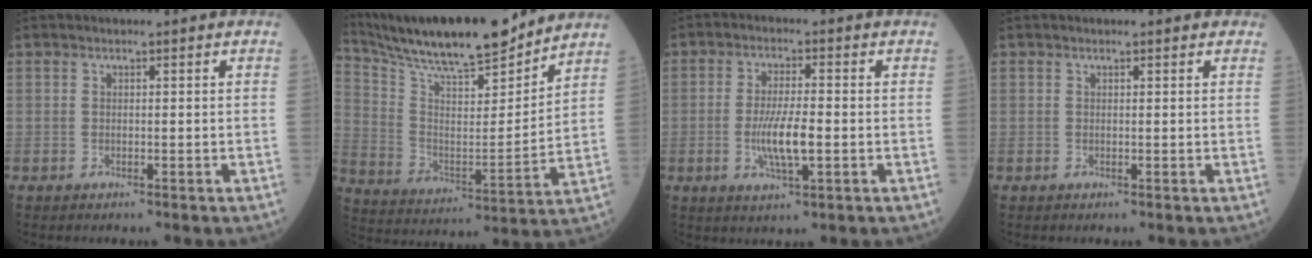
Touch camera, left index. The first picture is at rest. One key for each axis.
{"total": 19.7, "fx": 17.5, "fy": 2.4, "fz": 8.7, "tx": -0.170, "ty": -0.008, "tz": 0.296}
{"total": 6.5, "fx": -1.7, "fy": 1.2, "fz": 6.2, "tx": -0.129, "ty": -0.013, "tz": -0.030}
{"total": 1.1, "fx": 0.8, "fy": 0.5, "fz": 0.6, "tx": -0.011, "ty": 0.004, "tz": 0.004}